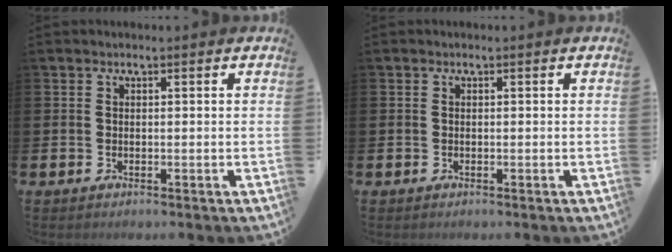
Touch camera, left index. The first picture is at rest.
{"total": 0.0}